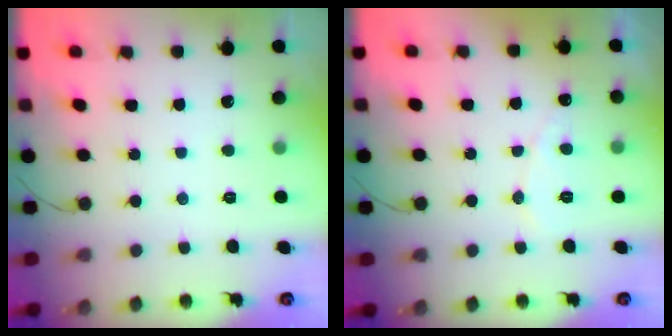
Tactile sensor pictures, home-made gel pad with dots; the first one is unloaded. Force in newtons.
{"total": 5.7, "press": 5.7, "slide": 0.4}